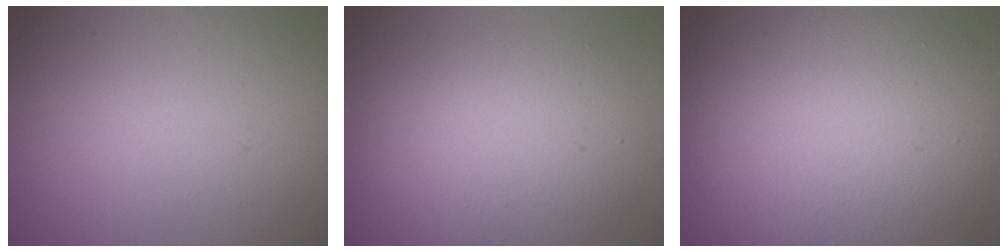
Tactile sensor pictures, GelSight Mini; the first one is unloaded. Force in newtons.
{"total": 6.2, "press": 6.2, "slide": 0.2}
{"total": 11.9, "press": 11.9, "slide": 0.5}